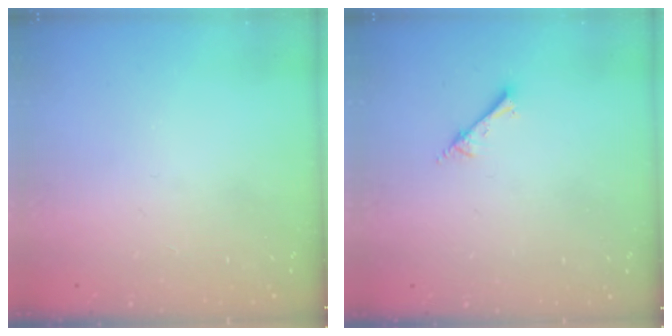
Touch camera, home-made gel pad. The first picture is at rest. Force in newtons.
{"total": 2.2, "press": 2.2, "slide": 0.3}